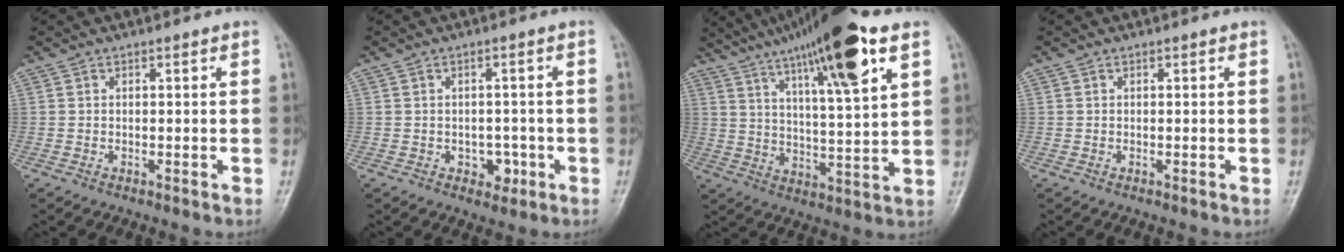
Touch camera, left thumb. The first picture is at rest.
{"total": 3.5, "force": [-1.2, 2.7, 2.0], "torque": [-0.004, 0.007, -0.012]}
{"total": 20.4, "force": [11.6, 3.2, 16.5], "torque": [-0.261, -0.026, 0.190]}
{"total": 0.0}